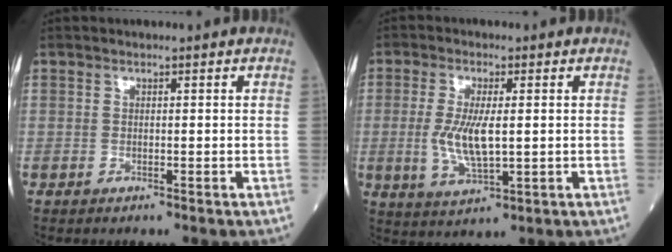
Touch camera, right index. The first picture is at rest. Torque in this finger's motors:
{"motor_torque": [0.74, 0.42, 0.27, 0.15]}